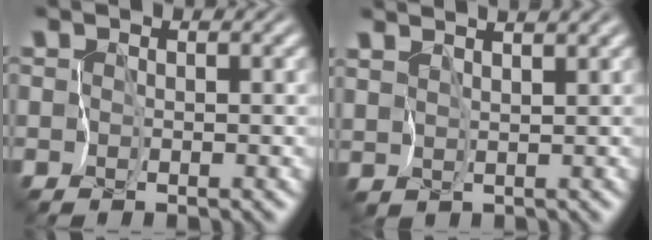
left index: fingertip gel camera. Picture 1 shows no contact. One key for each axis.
{"total": 3.2, "fx": 2.9, "fy": 0.4, "fz": 1.3, "tx": -0.038, "ty": 0.017, "tz": 0.043}